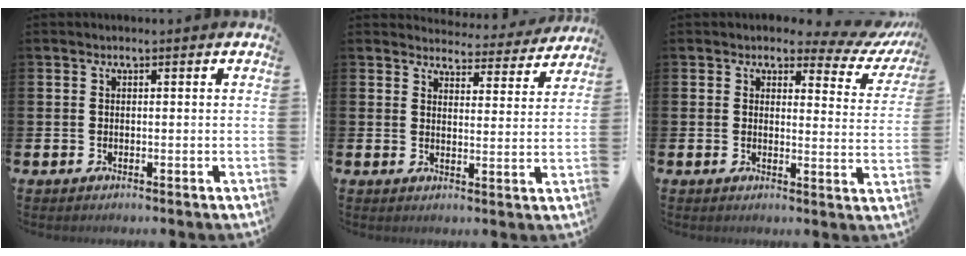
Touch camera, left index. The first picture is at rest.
{"total": 3.9, "force": [3.8, 0.8, 0.1], "torque": [-0.007, -0.035, 0.062]}
{"total": 3.1, "force": [2.4, 1.6, 1.0], "torque": [-0.018, -0.028, 0.030]}